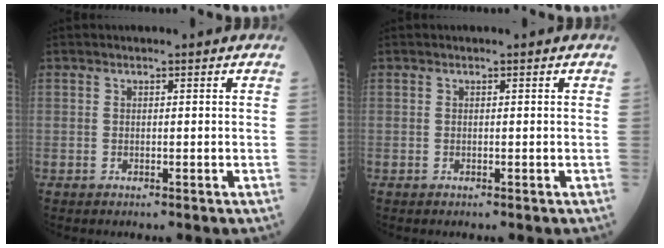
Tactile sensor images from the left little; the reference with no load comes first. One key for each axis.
{"total": 0.0}